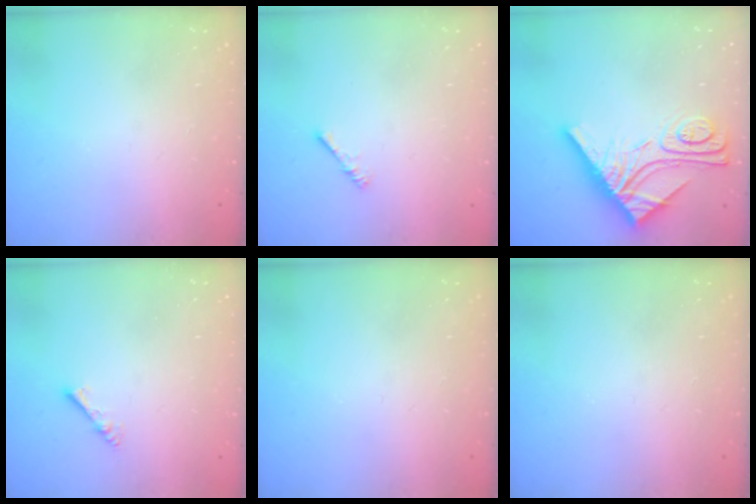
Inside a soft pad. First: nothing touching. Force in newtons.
{"total": 1.5, "press": 1.4, "slide": 0.3}
{"total": 15.1, "press": 15.1, "slide": 1.1}
{"total": 2.7, "press": 2.7, "slide": 0.4}
{"total": 0.0}
{"total": 0.0}